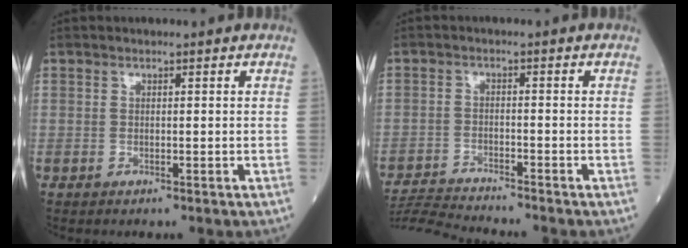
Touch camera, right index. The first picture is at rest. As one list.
[{"total": 7.4, "force": [-7.2, -1.5, 0.8], "torque": [-0.016, -0.010, -0.130]}]